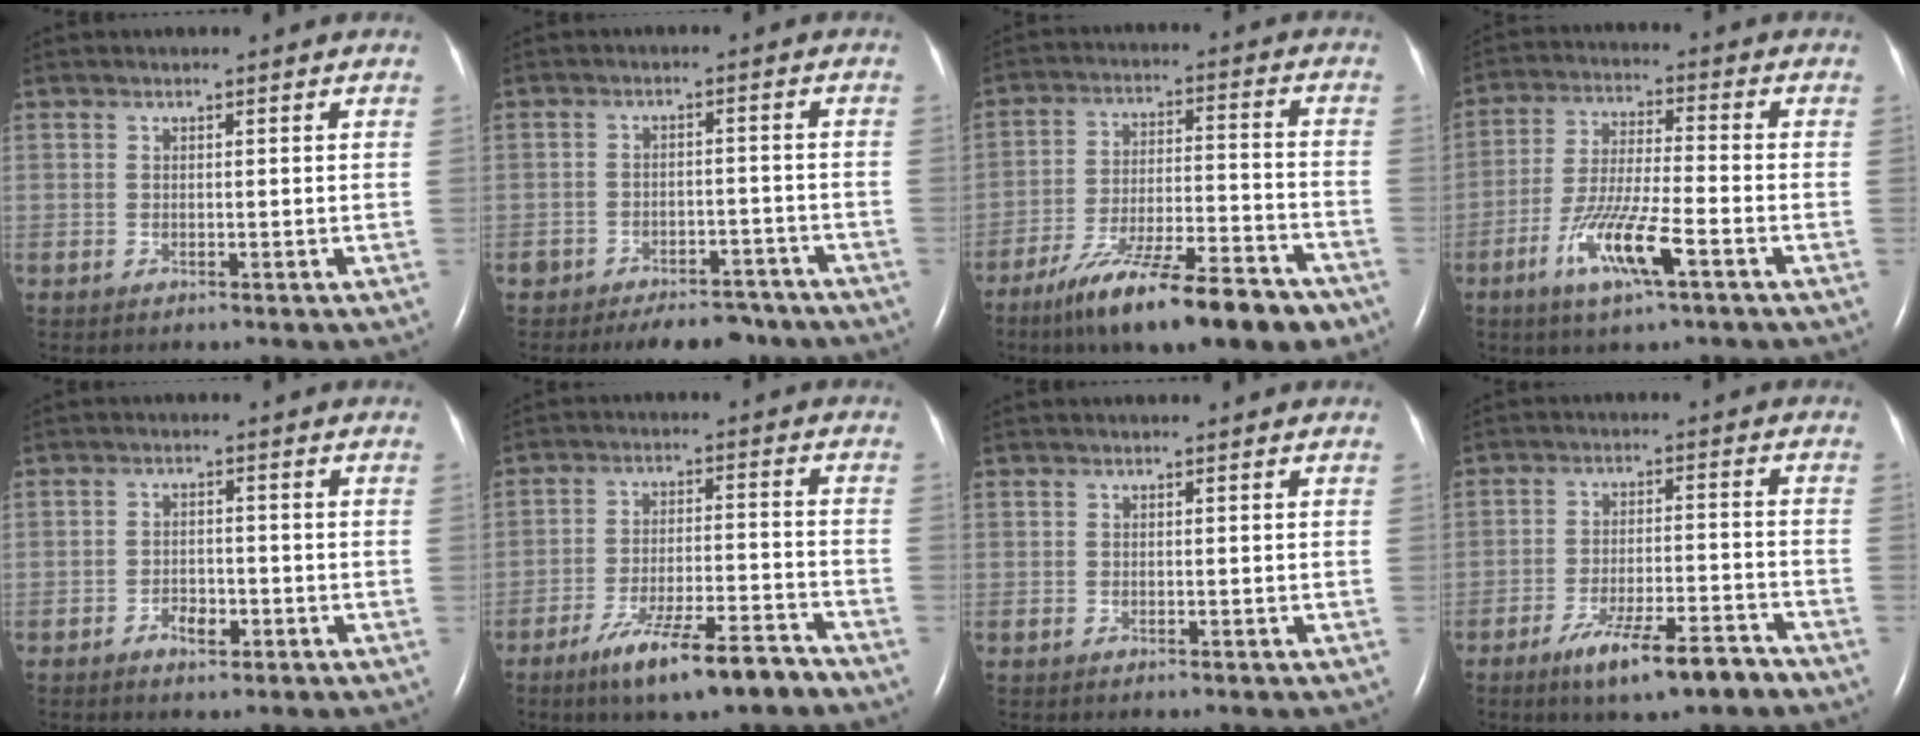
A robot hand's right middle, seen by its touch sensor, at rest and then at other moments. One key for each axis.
{"total": 9.4, "fx": -7.7, "fy": 4.2, "fz": 3.2, "tx": -0.032, "ty": 0.008, "tz": -0.105}
{"total": 18.0, "fx": -13.0, "fy": 3.1, "fz": 12.0, "tx": -0.168, "ty": -0.014, "tz": -0.214}
{"total": 10.1, "fx": -4.9, "fy": 1.1, "fz": 8.8, "tx": -0.177, "ty": -0.014, "tz": -0.092}
{"total": 2.8, "fx": -1.6, "fy": 1.4, "fz": 1.7, "tx": -0.028, "ty": 0.002, "tz": -0.025}
{"total": 10.7, "fx": -7.7, "fy": 1.4, "fz": 7.3, "tx": -0.125, "ty": -0.015, "tz": -0.129}
{"total": 0.0}
{"total": 9.3, "fx": -6.5, "fy": 1.4, "fz": 6.4, "tx": -0.108, "ty": -0.012, "tz": -0.106}